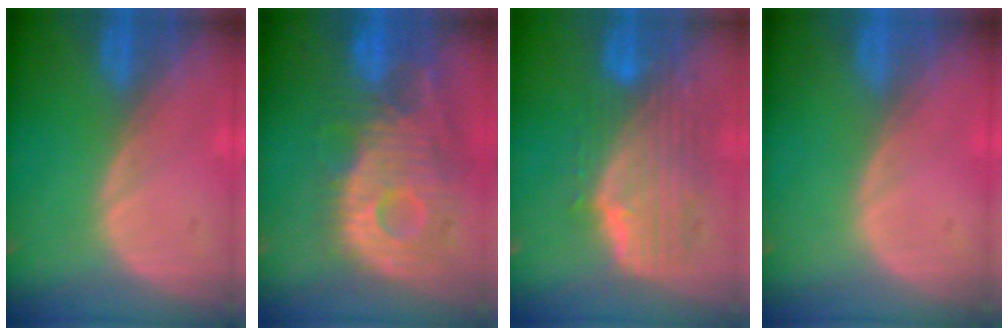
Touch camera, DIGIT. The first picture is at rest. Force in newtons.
{"total": 12.1, "press": 10.8, "slide": 5.4}
{"total": 10.0, "press": 8.9, "slide": 4.6}
{"total": 0.0}